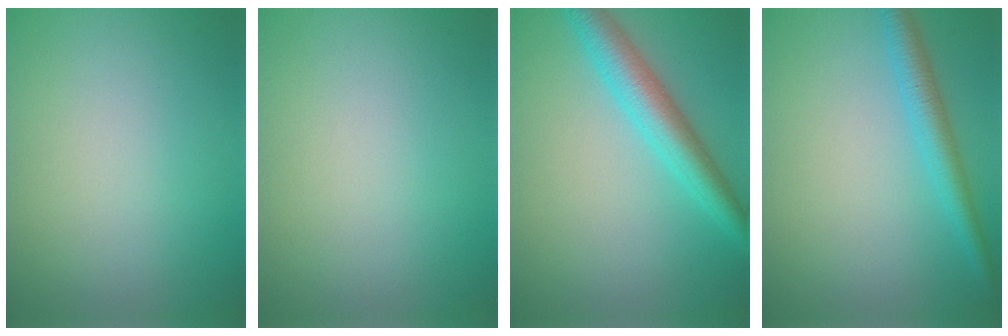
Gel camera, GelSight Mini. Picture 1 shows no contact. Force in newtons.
{"total": 0.0}
{"total": 4.7, "press": 4.7, "slide": 0.1}
{"total": 3.0, "press": 3.0, "slide": 0.0}